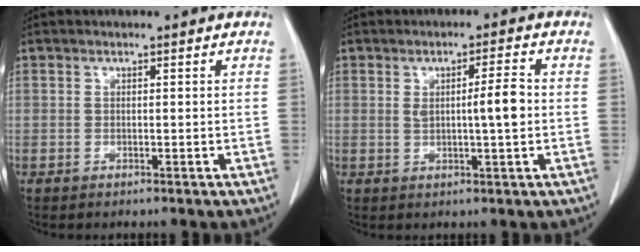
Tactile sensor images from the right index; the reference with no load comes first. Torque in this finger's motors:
{"motor_torque": [0.76, 0.18, 0.15, 0.07]}